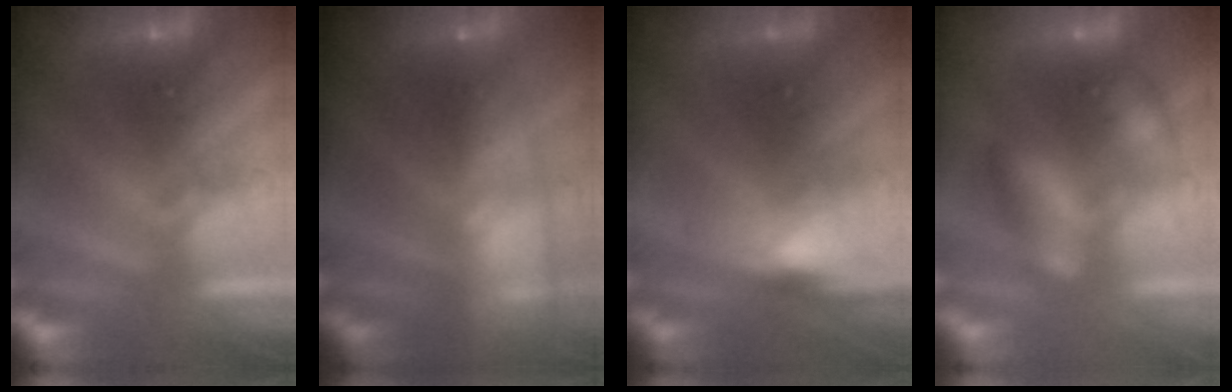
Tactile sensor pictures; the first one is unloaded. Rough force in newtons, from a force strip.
{"total": 5.8}
{"total": 8.9}
{"total": 2.7}